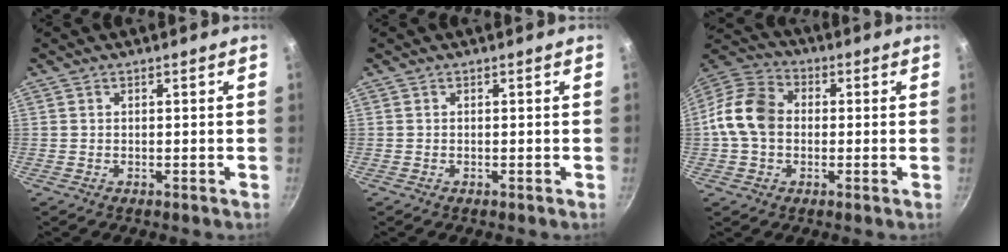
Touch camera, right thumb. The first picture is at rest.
{"total": 0.0}
{"total": 11.7, "force": [-0.3, 9.0, 7.5], "torque": [-0.118, 0.027, -0.024]}